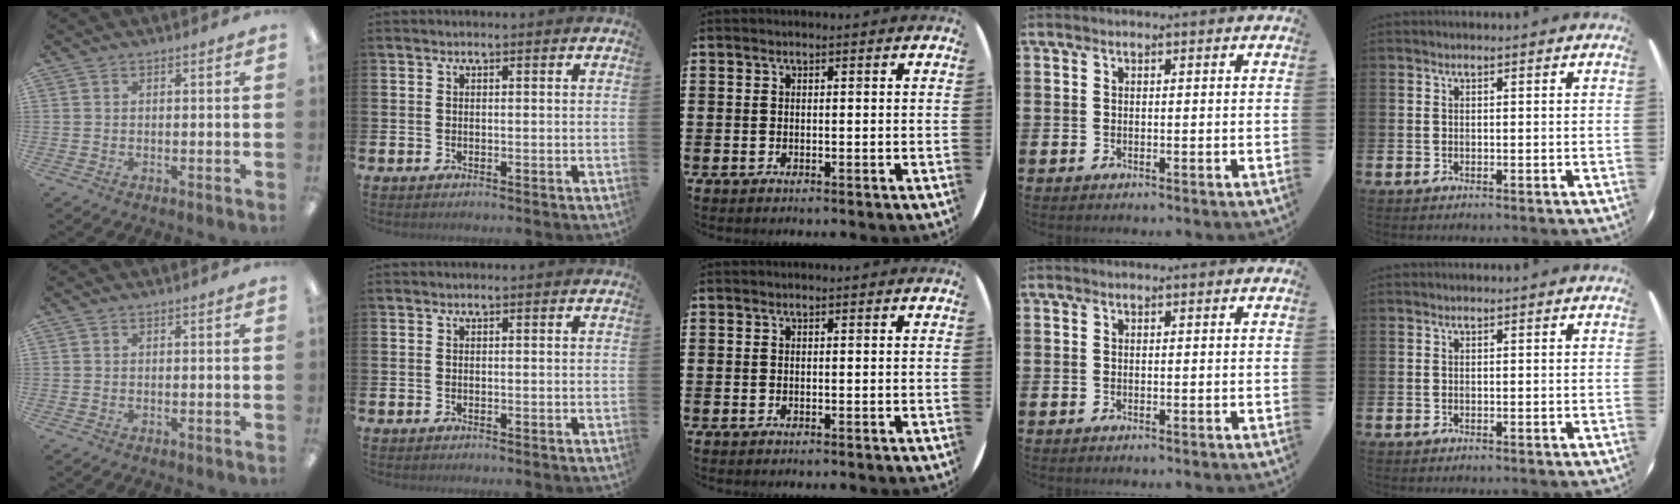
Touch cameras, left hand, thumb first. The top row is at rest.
{}